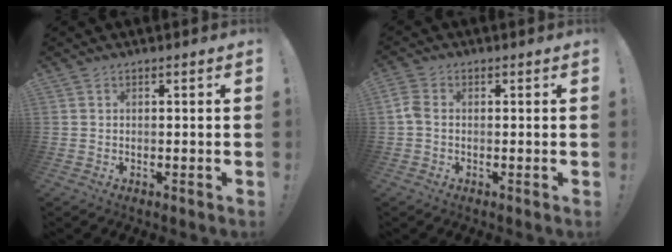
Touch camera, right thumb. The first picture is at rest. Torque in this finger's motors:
{"motor_torque": [0.15, -0.04, -0.07, -0.05, 0.08]}